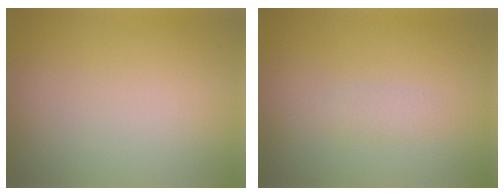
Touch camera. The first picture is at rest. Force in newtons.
{"total": 0.9, "press": 0.9, "slide": 0.0}